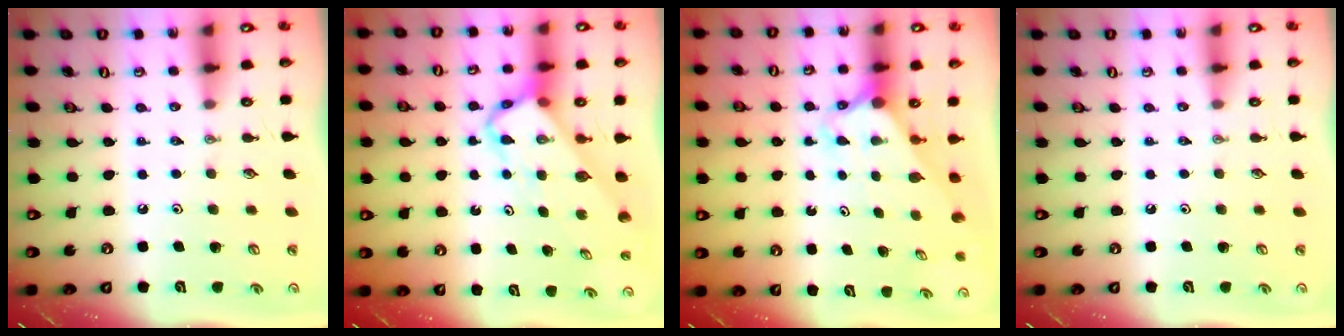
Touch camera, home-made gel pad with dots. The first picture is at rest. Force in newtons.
{"total": 4.6, "press": 4.6, "slide": 0.5}
{"total": 2.6, "press": 2.6, "slide": 0.2}
{"total": 0.0}